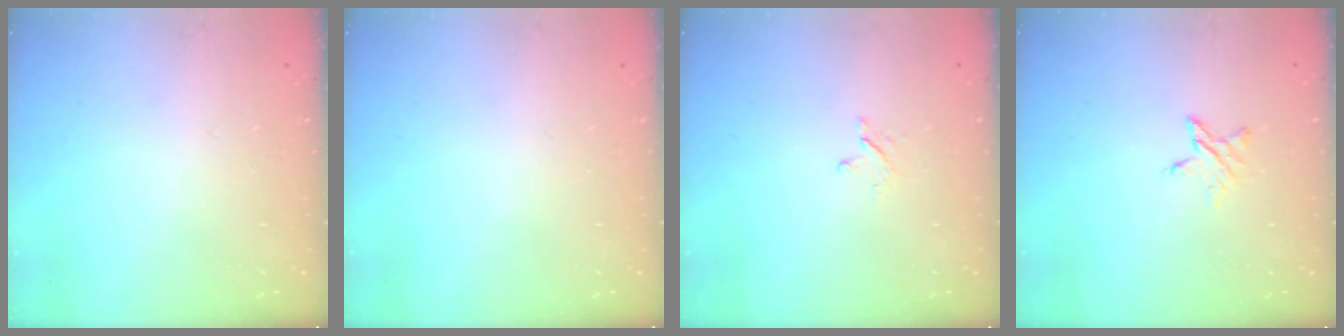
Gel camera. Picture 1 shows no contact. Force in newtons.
{"total": 0.0}
{"total": 2.6, "press": 2.6, "slide": 0.3}
{"total": 4.2, "press": 4.2, "slide": 0.4}